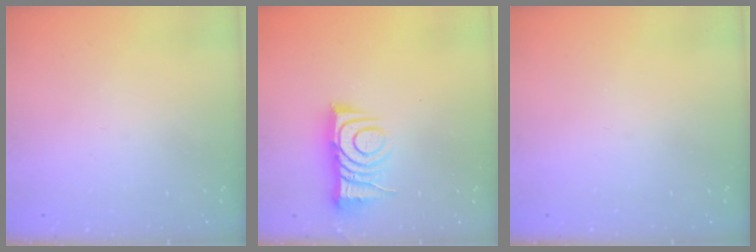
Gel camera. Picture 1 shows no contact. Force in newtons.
{"total": 9.7, "press": 9.7, "slide": 0.9}
{"total": 0.0}